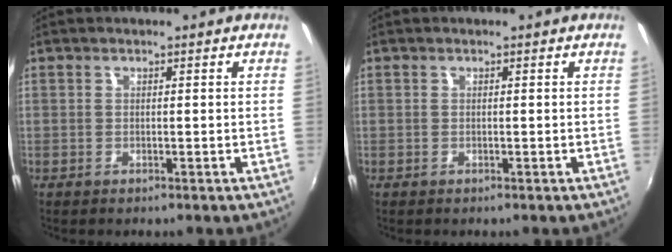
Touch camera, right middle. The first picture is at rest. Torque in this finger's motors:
{"motor_torque": [0.46, -0.50, 0.06, 0.03]}